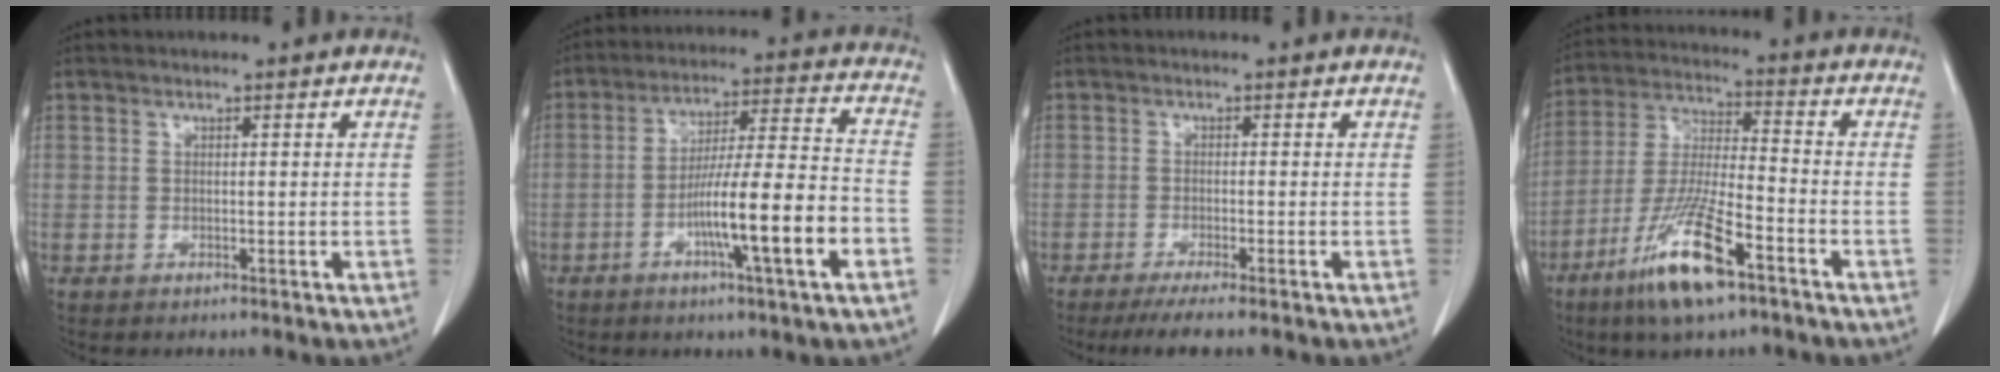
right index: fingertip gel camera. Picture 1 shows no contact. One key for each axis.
{"total": 14.0, "fx": -5.2, "fy": 0.1, "fz": 13.0, "tx": -0.221, "ty": 0.002, "tz": -0.087}
{"total": 4.8, "fx": -3.7, "fy": -0.1, "fz": 3.0, "tx": -0.044, "ty": -0.010, "tz": -0.061}
{"total": 13.5, "fx": -7.7, "fy": 1.8, "fz": 10.9, "tx": -0.226, "ty": -0.027, "tz": -0.142}